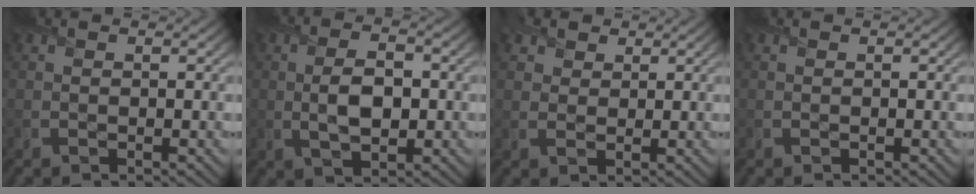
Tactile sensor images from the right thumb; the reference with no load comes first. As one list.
[{"total": 5.3, "force": [-0.3, 2.9, 4.5], "torque": [-0.093, -0.001, -0.002]}, {"total": 3.0, "force": [1.9, 2.0, 1.1], "torque": [-0.029, -0.002, 0.039]}, {"total": 0.0}]